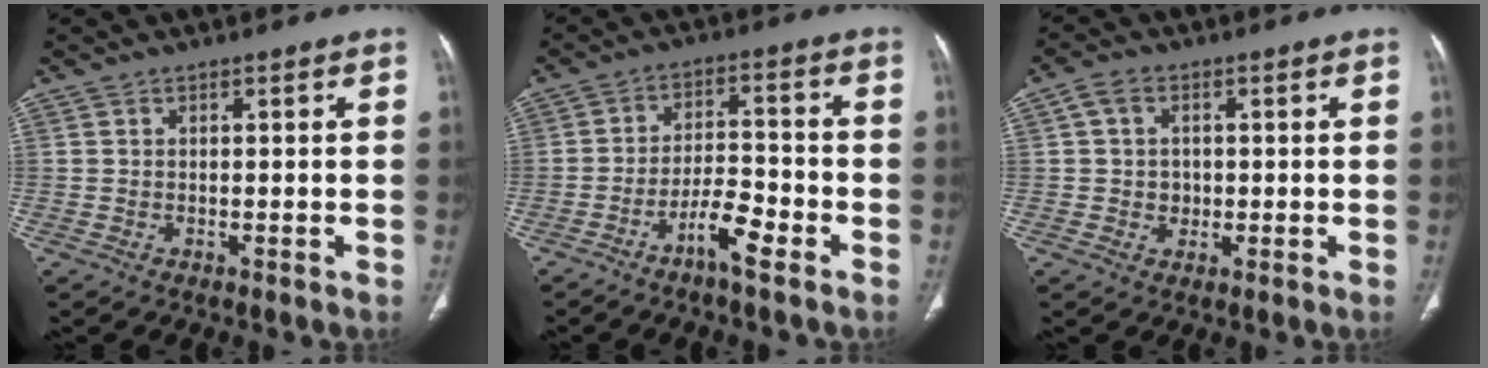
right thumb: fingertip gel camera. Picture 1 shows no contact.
{"total": 7.0, "force": [-4.4, 1.7, 5.2], "torque": [-0.093, 0.034, -0.077]}
{"total": 4.6, "force": [0.4, 3.8, 2.5], "torque": [-0.029, 0.002, 0.005]}